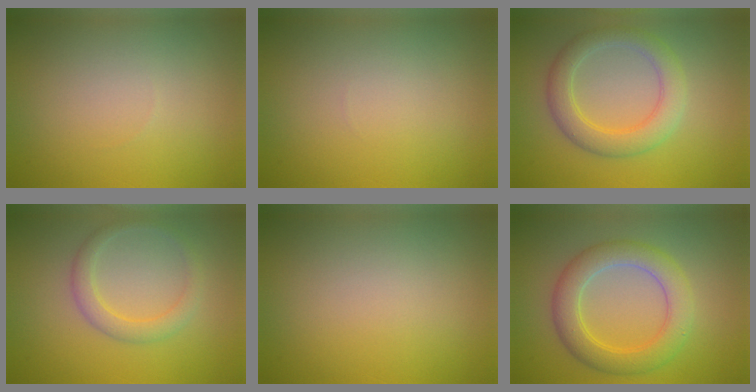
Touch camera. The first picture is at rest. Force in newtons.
{"total": 0.0}
{"total": 4.2, "press": 4.2, "slide": 0.3}
{"total": 2.3, "press": 2.3, "slide": 0.0}
{"total": 0.0}
{"total": 5.0, "press": 5.0, "slide": 0.3}